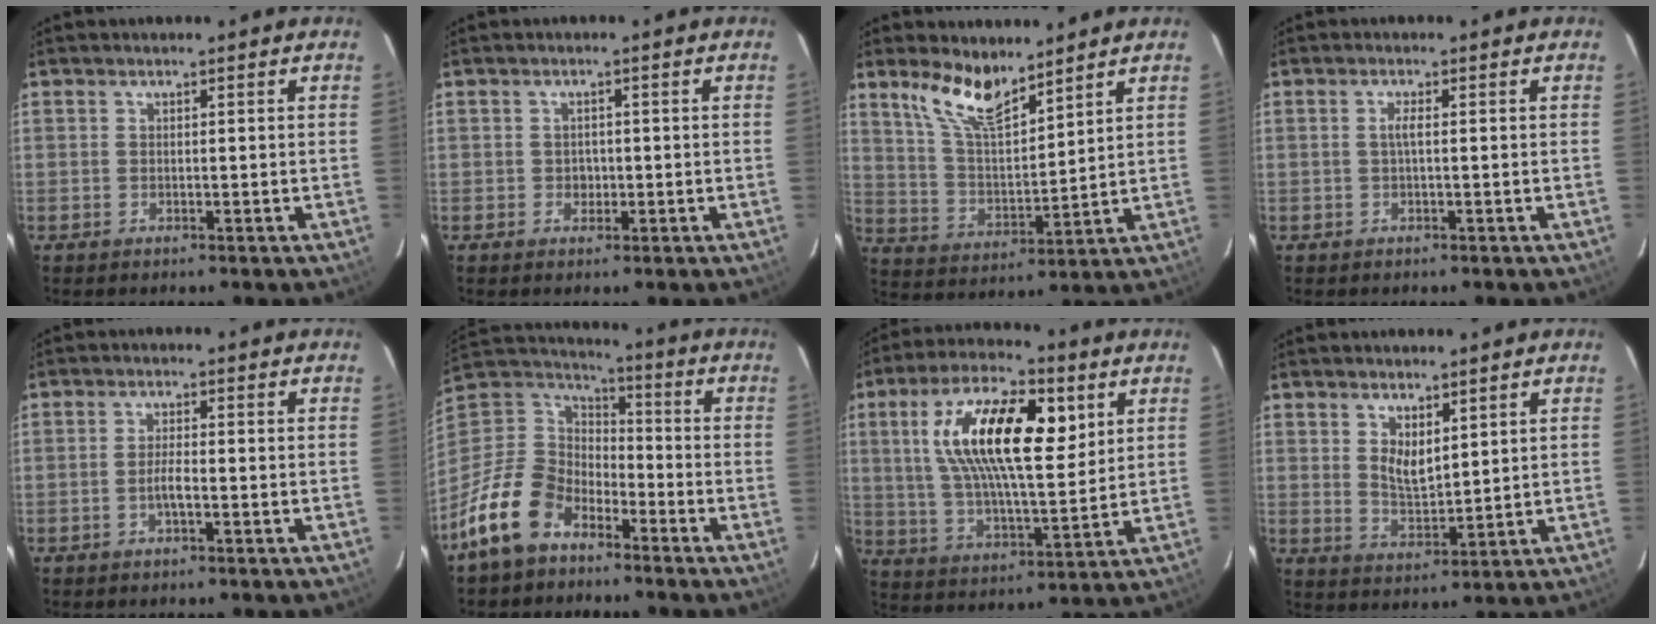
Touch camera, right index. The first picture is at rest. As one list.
[{"total": 1.8, "force": [-0.4, 1.7, 0.4], "torque": [-0.005, 0.002, -0.002]}, {"total": 10.4, "force": [7.8, 3.1, 6.1], "torque": [-0.116, 0.003, 0.158]}, {"total": 1.3, "force": [-0.1, -0.1, 1.3], "torque": [-0.025, 0.001, -0.003]}, {"total": 2.3, "force": [-1.0, 0.4, 2.0], "torque": [-0.041, 0.000, -0.019]}, {"total": 15.2, "force": [-9.9, 9.2, 6.8], "torque": [-0.169, 0.015, -0.184]}, {"total": 19.2, "force": [6.4, 7.3, 16.6], "torque": [-0.303, 0.019, 0.112]}, {"total": 5.3, "force": [2.5, 2.6, 3.9], "torque": [-0.064, -0.007, 0.050]}]